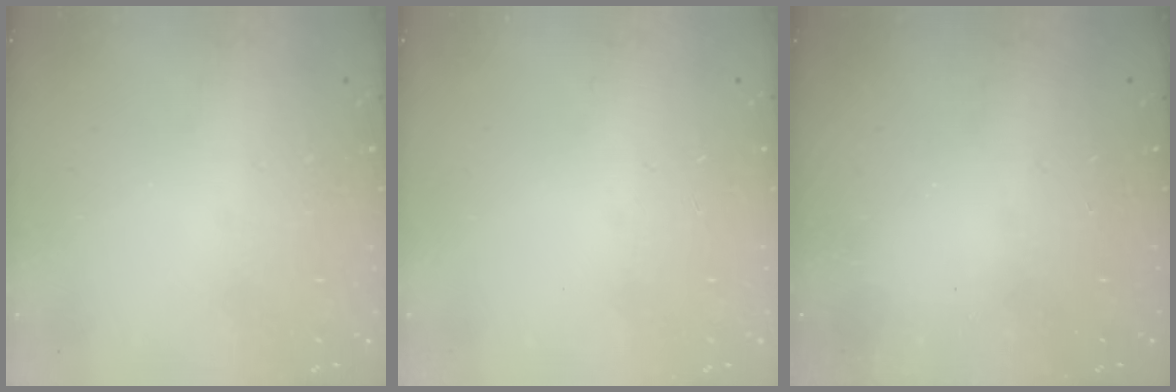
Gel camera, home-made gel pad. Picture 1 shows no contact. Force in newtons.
{"total": 0.0}
{"total": 2.6, "press": 2.4, "slide": 0.8}